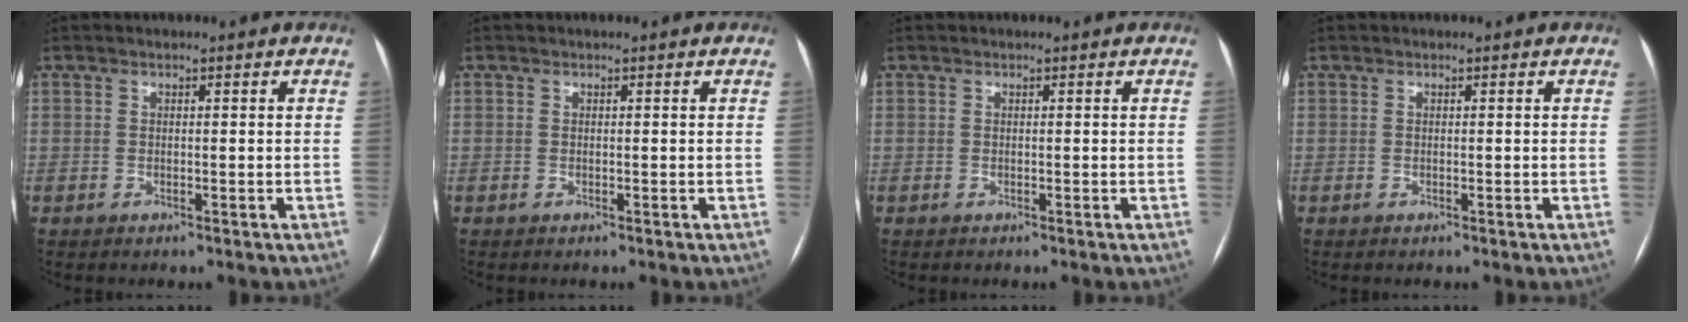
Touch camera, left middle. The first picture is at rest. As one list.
[{"total": 0.0}, {"total": 0.0}, {"total": 0.0}]